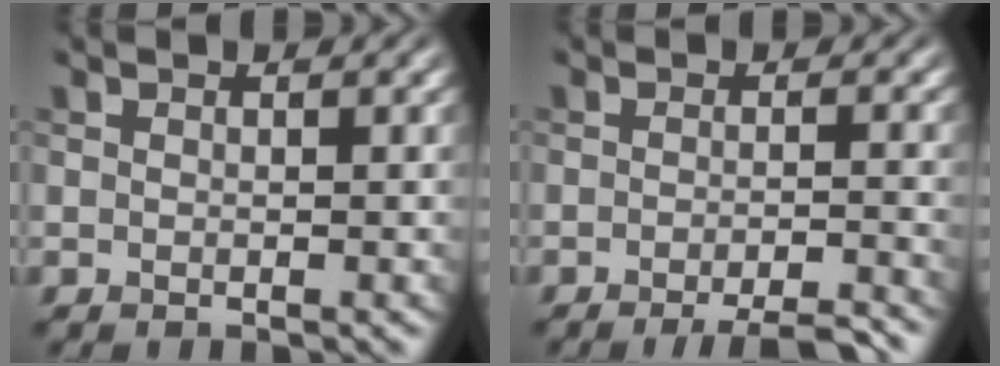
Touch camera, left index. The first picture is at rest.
{"total": 5.1, "force": [-3.7, 0.7, 3.4], "torque": [-0.046, -0.004, -0.057]}